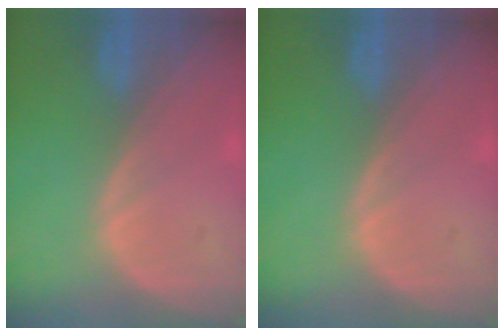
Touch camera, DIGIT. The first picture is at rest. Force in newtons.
{"total": 0.0}